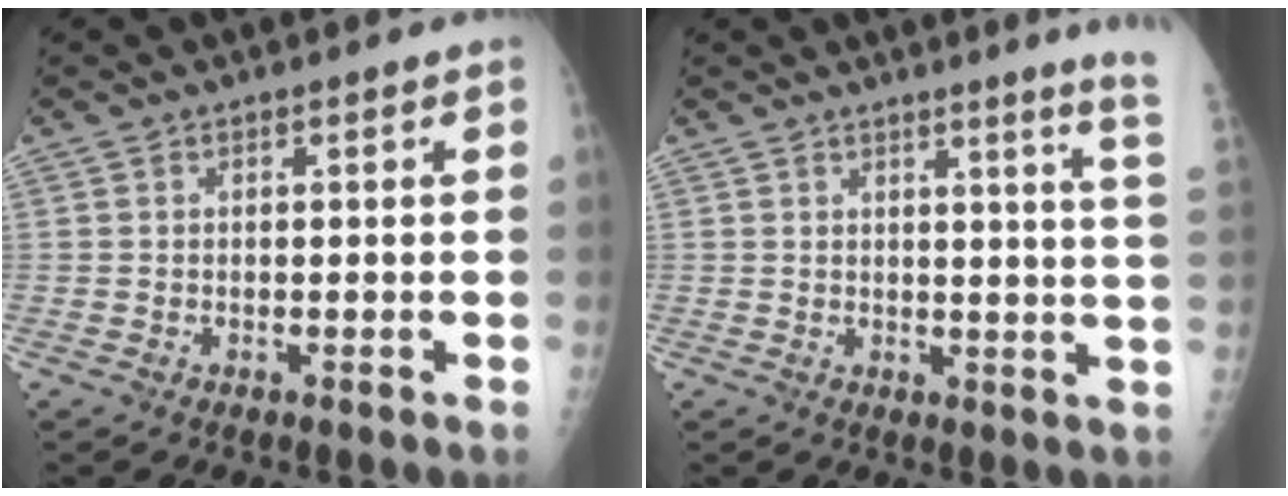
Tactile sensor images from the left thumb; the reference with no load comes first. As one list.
[{"total": 8.5, "force": [6.3, -1.6, 5.4], "torque": [-0.068, -0.060, 0.055]}]